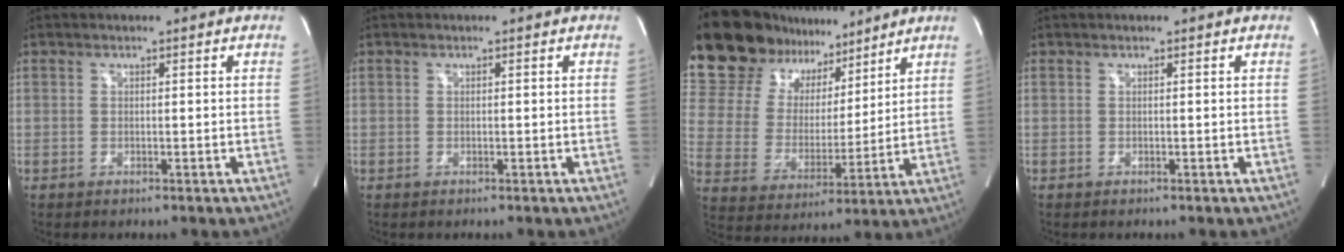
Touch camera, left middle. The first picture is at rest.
{"total": 0.0}
{"total": 16.7, "force": [14.6, 7.2, 3.8], "torque": [-0.071, 0.020, 0.258]}
{"total": 0.0}